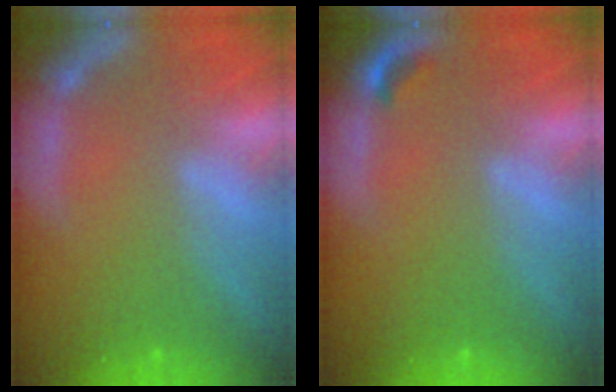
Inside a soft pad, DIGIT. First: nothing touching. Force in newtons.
{"total": 0.9}